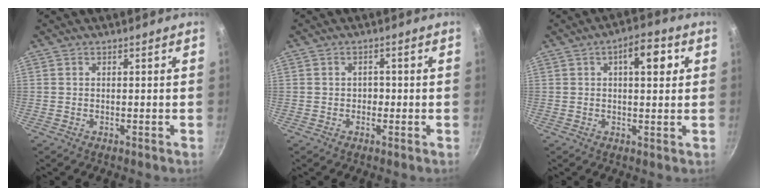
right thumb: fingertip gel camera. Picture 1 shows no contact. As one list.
[{"total": 1.5, "force": [-0.4, 1.3, 0.7], "torque": [-0.003, 0.006, -0.007]}, {"total": 7.8, "force": [2.2, 3.5, 6.6], "torque": [-0.071, 0.004, 0.023]}]